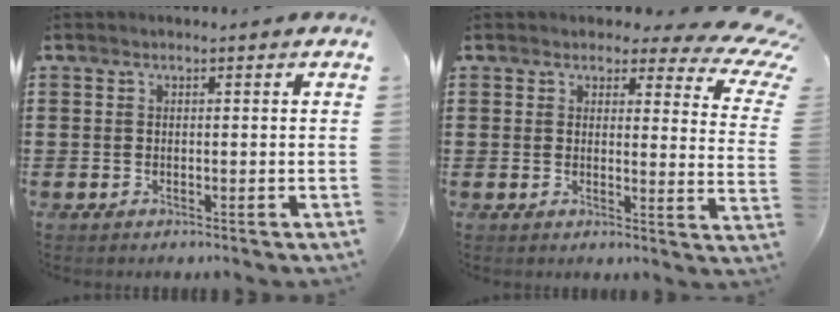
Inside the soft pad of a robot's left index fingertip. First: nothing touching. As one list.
[{"total": 4.6, "force": [3.4, 1.6, 2.5], "torque": [-0.050, -0.015, 0.058]}]